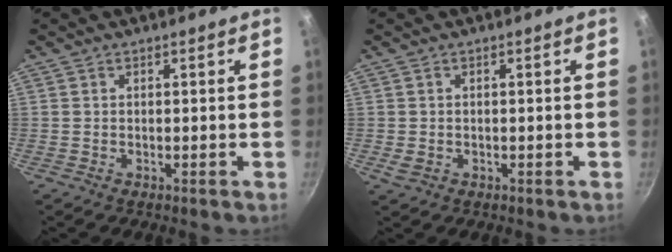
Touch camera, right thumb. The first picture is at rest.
{"total": 1.7, "force": [-0.3, 1.3, 1.0], "torque": [-0.018, -0.001, 0.000]}